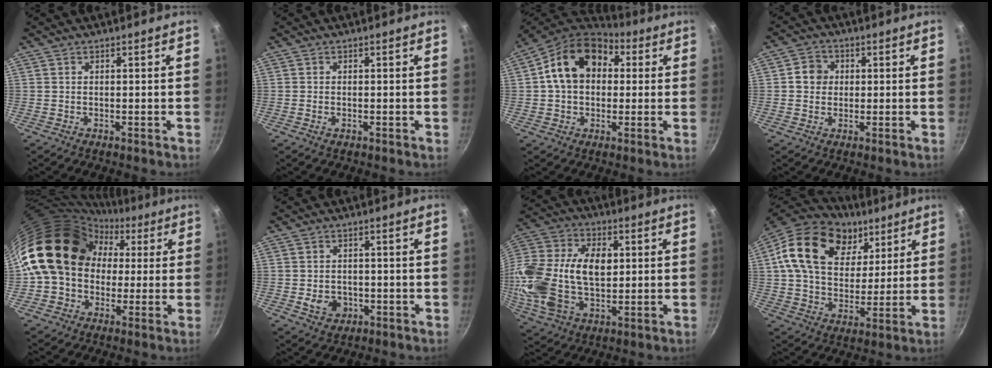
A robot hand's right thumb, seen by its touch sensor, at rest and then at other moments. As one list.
[{"total": 0.9, "force": [-0.3, 0.5, 0.7], "torque": [-0.013, 0.000, -0.005]}, {"total": 16.1, "force": [3.1, 11.9, 10.3], "torque": [-0.153, 0.031, 0.035]}, {"total": 4.4, "force": [0.5, 4.1, 1.6], "torque": [-0.002, 0.007, -0.001]}, {"total": 19.9, "force": [1.9, 16.5, 10.9], "torque": [-0.163, 0.061, 0.027]}, {"total": 4.9, "force": [-1.2, 4.0, 2.6], "torque": [-0.029, 0.007, -0.009]}, {"total": 22.4, "force": [1.2, 14.1, 17.4], "torque": [-0.339, 0.015, 0.020]}, {"total": 23.5, "force": [10.0, 16.1, 13.9], "torque": [-0.224, -0.014, 0.168]}]